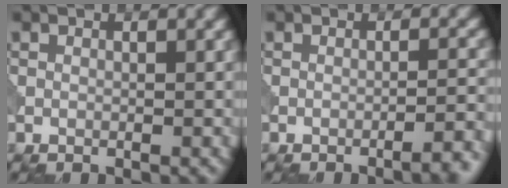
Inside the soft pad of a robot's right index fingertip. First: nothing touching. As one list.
[{"total": 3.4, "force": [-2.3, 0.6, 2.4], "torque": [-0.026, 0.015, -0.041]}]